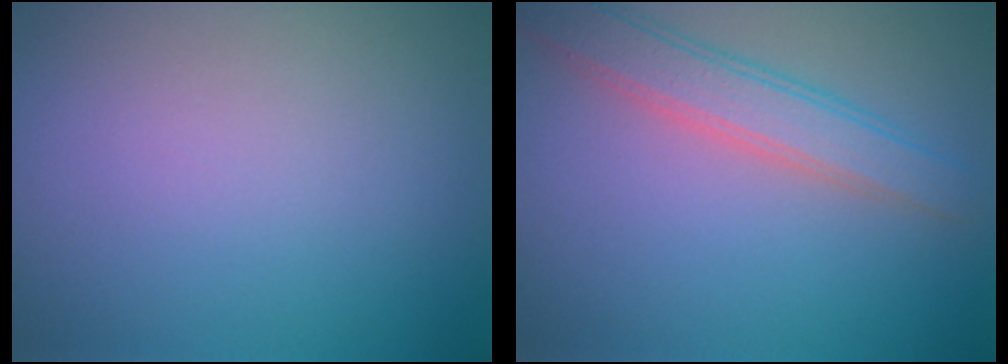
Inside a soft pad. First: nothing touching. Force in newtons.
{"total": 4.0, "press": 4.0, "slide": 0.1}